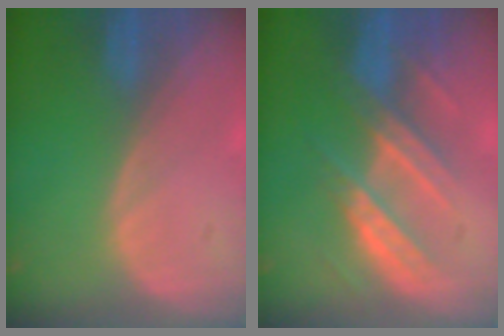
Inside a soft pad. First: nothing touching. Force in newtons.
{"total": 8.4, "press": 7.7, "slide": 3.5}